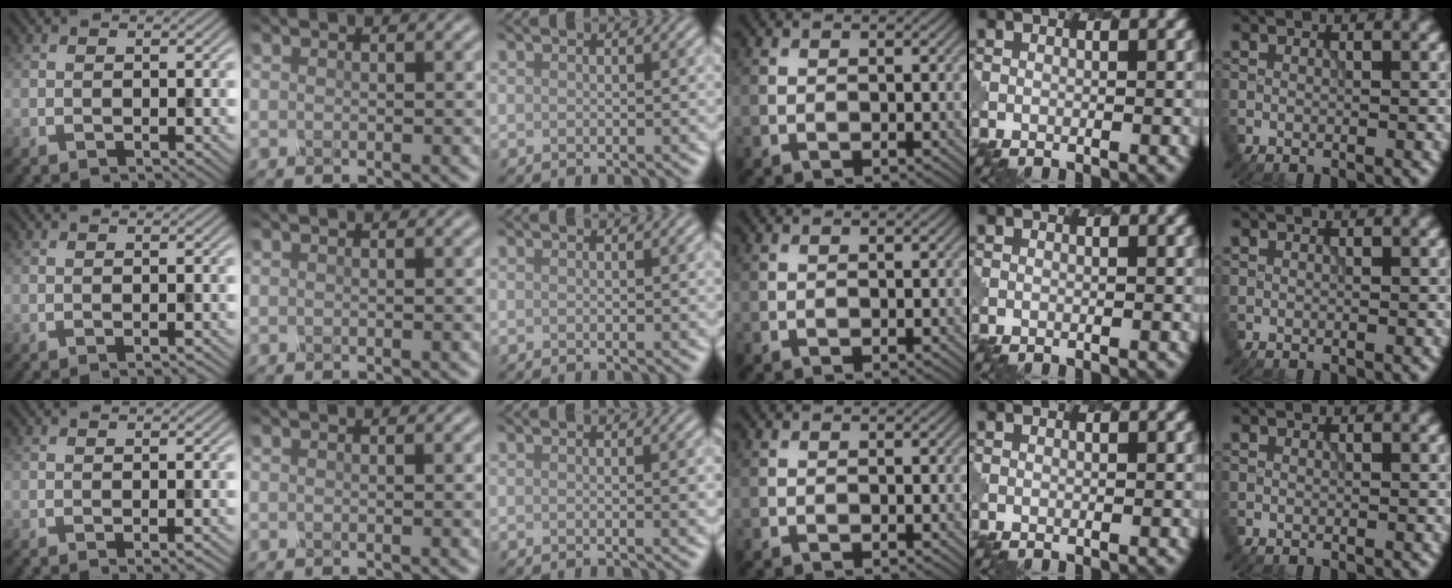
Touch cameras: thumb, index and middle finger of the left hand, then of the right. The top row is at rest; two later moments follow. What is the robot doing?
{"motion": "screw", "object": "spray bottle"}